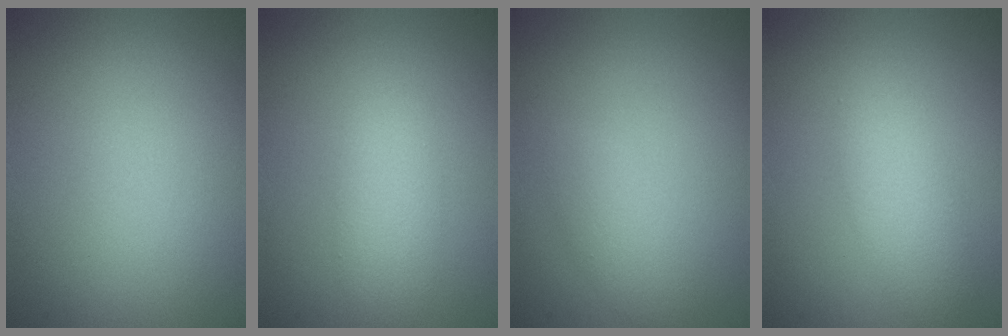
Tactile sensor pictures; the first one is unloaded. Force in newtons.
{"total": 2.5, "press": 2.5, "slide": 0.0}
{"total": 1.6, "press": 1.6, "slide": 0.0}
{"total": 2.7, "press": 2.7, "slide": 0.1}